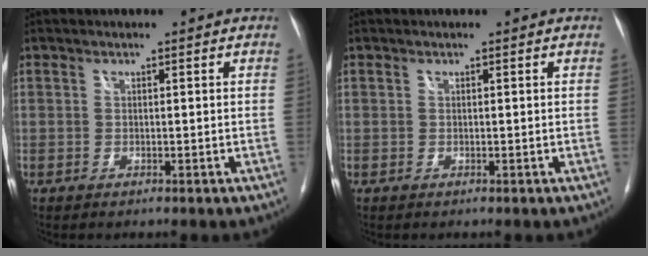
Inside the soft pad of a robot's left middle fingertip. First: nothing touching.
{"total": 0.0}